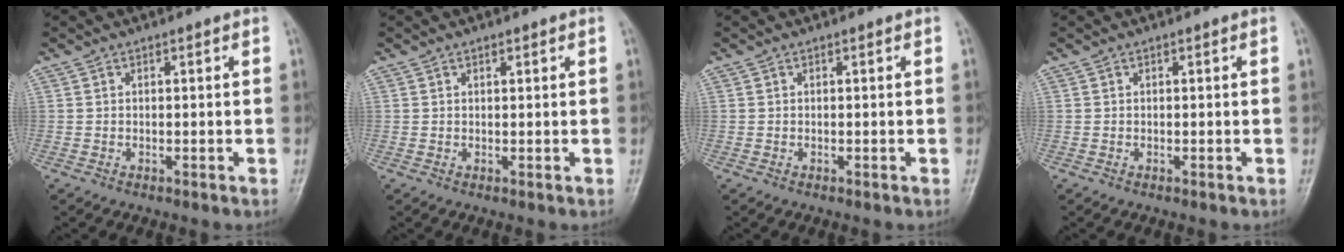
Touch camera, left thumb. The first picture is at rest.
{"total": 0.8, "force": [0.5, 0.4, 0.5], "torque": [-0.005, -0.002, 0.008]}
{"total": 0.0}
{"total": 0.0}